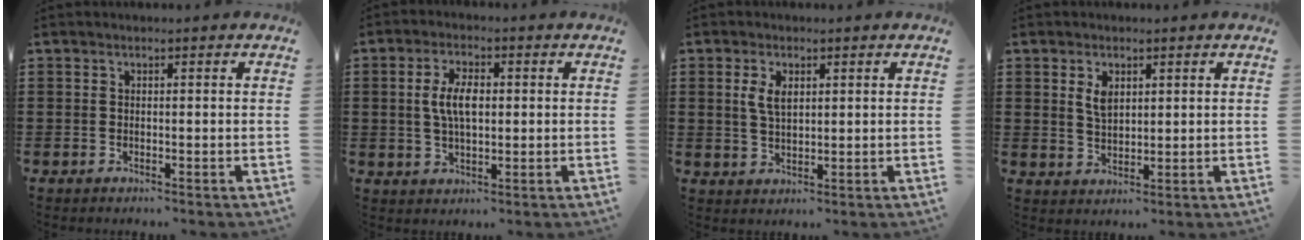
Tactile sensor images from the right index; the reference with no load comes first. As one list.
[{"total": 5.7, "force": [0.5, 2.6, 5.0], "torque": [-0.108, 0.007, 0.005]}, {"total": 3.8, "force": [1.1, 1.9, 3.1], "torque": [-0.066, 0.009, 0.019]}, {"total": 3.2, "force": [1.4, 1.8, 2.3], "torque": [-0.043, 0.002, 0.023]}]